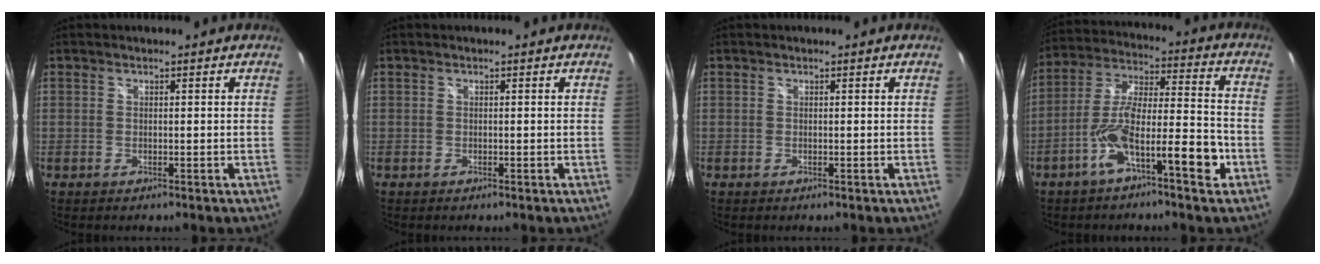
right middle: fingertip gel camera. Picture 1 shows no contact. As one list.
[{"total": 0.0}, {"total": 0.0}, {"total": 12.6, "force": [-6.2, 2.4, 10.6], "torque": [-0.196, 0.009, -0.106]}]